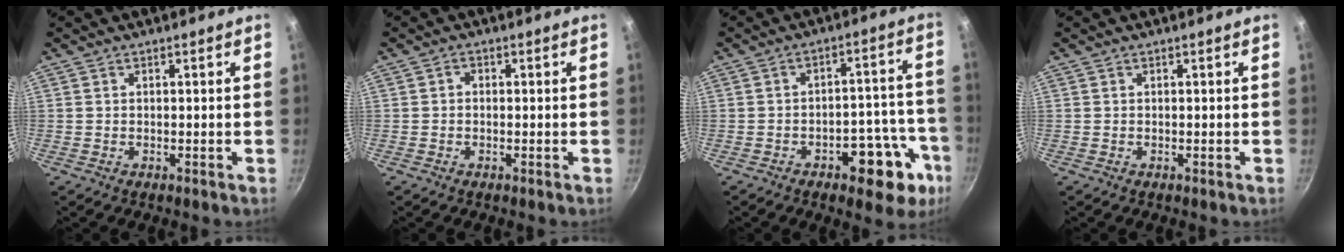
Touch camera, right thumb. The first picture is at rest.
{"total": 1.2, "force": [-0.2, 1.0, 0.6], "torque": [-0.010, 0.005, -0.005]}
{"total": 13.1, "force": [-6.5, 6.7, 9.2], "torque": [-0.061, 0.055, -0.076]}
{"total": 0.0}